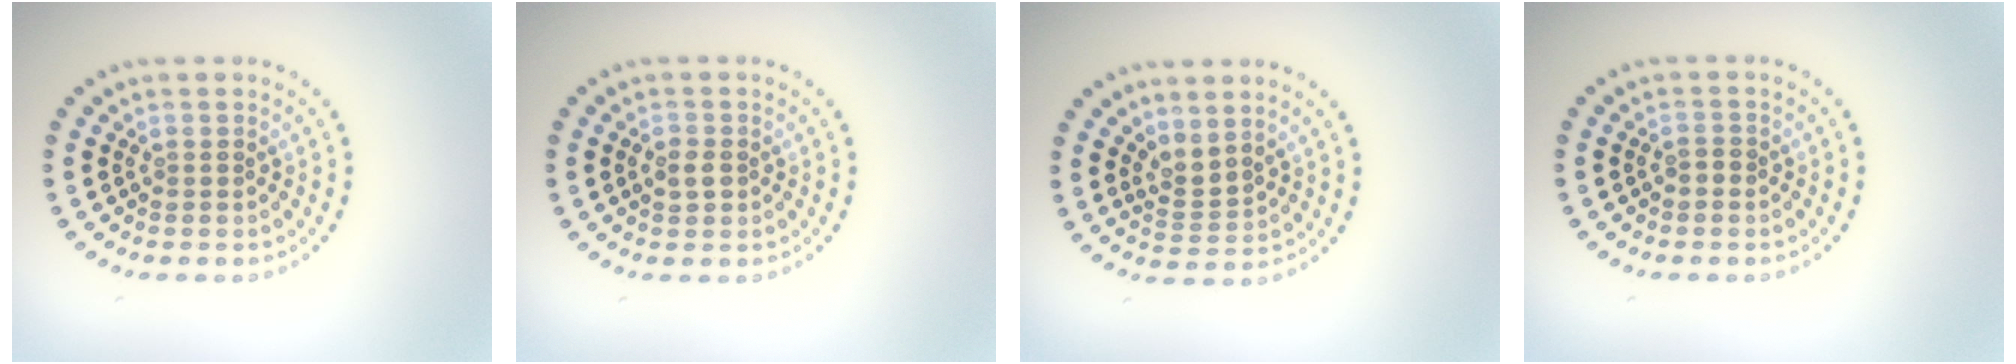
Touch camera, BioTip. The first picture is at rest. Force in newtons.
{"total": 1.4, "press": 1.4, "slide": 0.3}
{"total": 2.1, "press": 1.4, "slide": 1.6}
{"total": 0.7, "press": 0.7, "slide": 0.2}